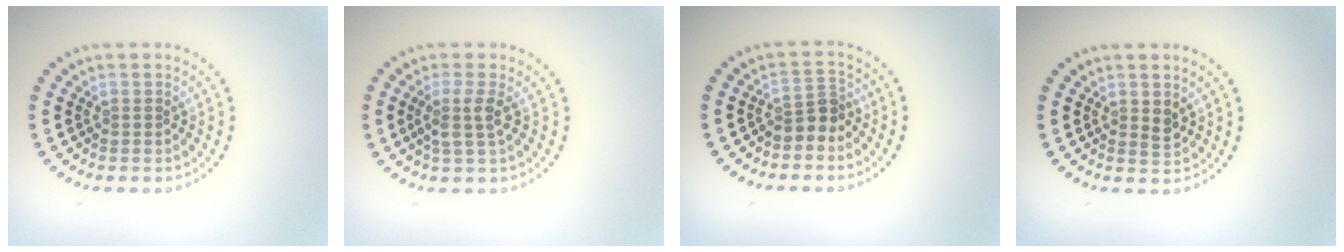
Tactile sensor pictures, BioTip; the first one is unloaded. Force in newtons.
{"total": 2.2, "press": 1.8, "slide": 1.2}
{"total": 2.3, "press": 1.8, "slide": 1.4}
{"total": 1.0, "press": 0.9, "slide": 0.4}